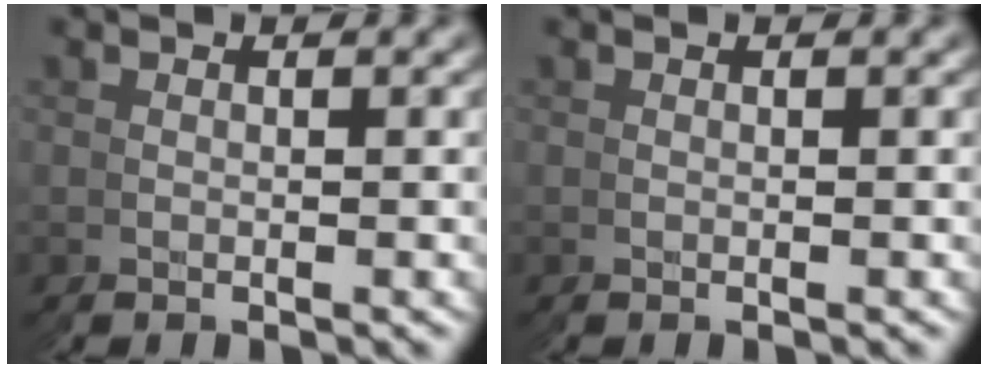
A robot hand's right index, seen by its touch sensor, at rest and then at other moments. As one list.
[{"total": 0.0}]